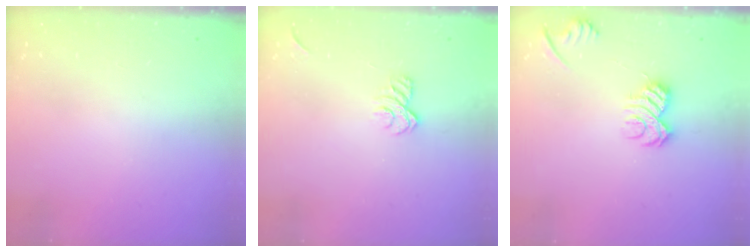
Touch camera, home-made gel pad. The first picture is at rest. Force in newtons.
{"total": 9.1, "press": 9.0, "slide": 1.4}
{"total": 9.3, "press": 9.3, "slide": 1.2}